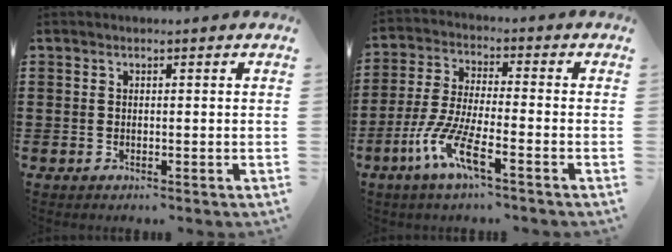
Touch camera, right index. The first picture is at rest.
{"total": 8.4, "force": [-5.0, 1.1, 6.6], "torque": [-0.161, -0.016, -0.101]}